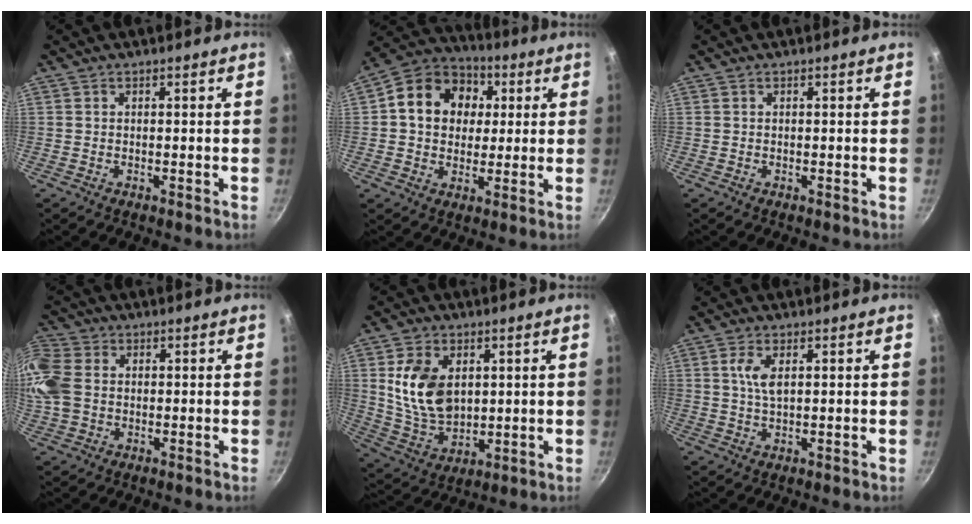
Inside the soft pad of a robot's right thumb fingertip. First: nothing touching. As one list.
[{"total": 15.1, "force": [2.9, 12.3, 8.3], "torque": [-0.113, 0.018, 0.032]}, {"total": 0.0}, {"total": 11.6, "force": [1.0, 9.1, 7.2], "torque": [-0.164, 0.012, 0.009]}, {"total": 13.5, "force": [3.4, 8.4, 10.1], "torque": [-0.178, -0.030, 0.080]}, {"total": 4.1, "force": [1.2, 1.7, 3.5], "torque": [-0.068, -0.002, 0.024]}]